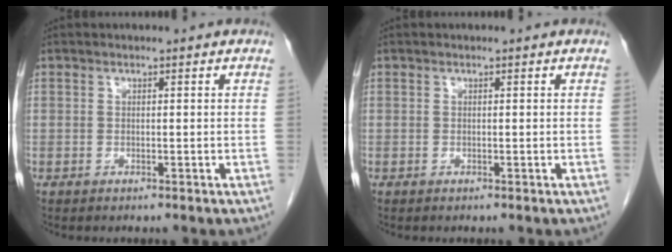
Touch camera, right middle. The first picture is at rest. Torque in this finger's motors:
{"motor_torque": [-0.18, -0.02, -0.02, -0.01]}